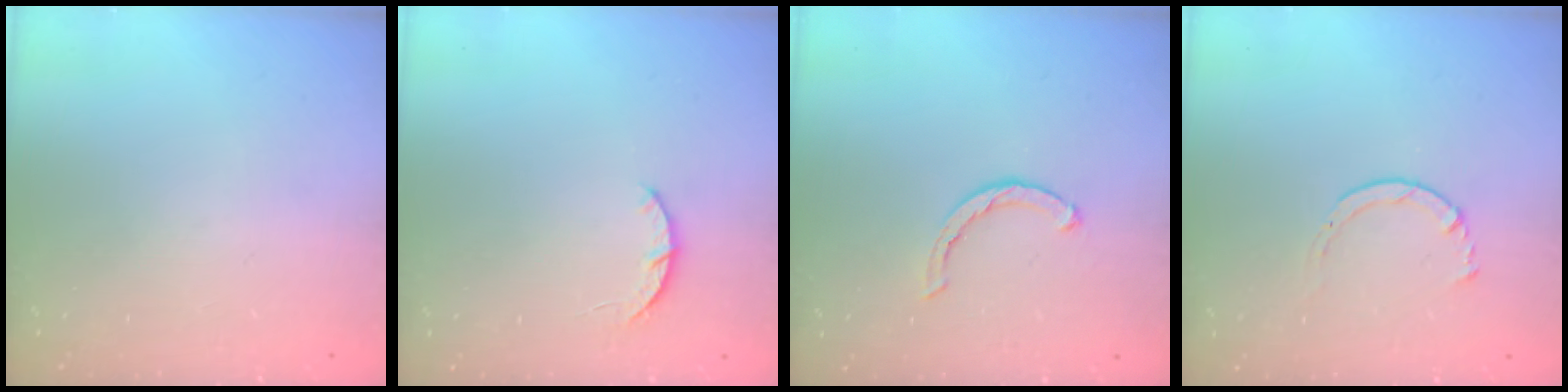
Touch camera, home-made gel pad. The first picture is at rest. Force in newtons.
{"total": 2.9, "press": 2.8, "slide": 0.5}
{"total": 2.1, "press": 2.1, "slide": 0.3}
{"total": 2.0, "press": 1.9, "slide": 0.3}